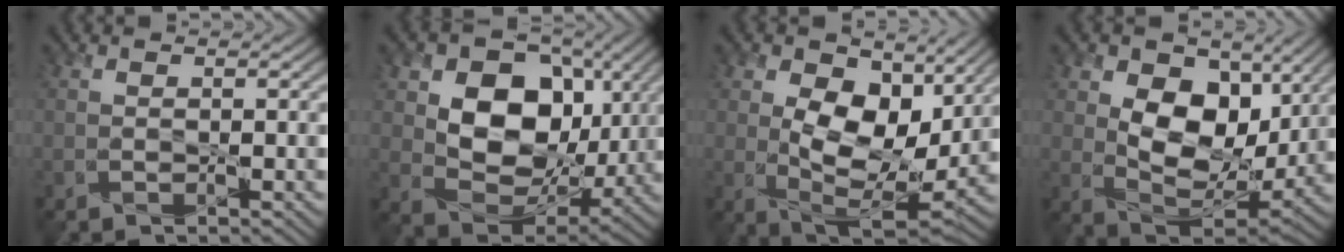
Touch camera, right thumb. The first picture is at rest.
{"total": 12.0, "force": [2.7, 9.0, 7.5], "torque": [-0.142, -0.006, 0.040]}
{"total": 10.7, "force": [2.6, 6.5, 8.1], "torque": [-0.158, -0.012, 0.043]}
{"total": 11.5, "force": [3.1, 7.7, 8.0], "torque": [-0.160, -0.009, 0.046]}